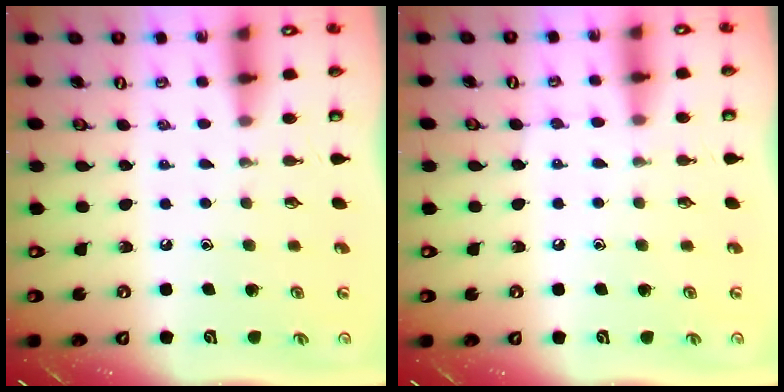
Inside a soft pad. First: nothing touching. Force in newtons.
{"total": 4.4, "press": 4.4, "slide": 0.5}